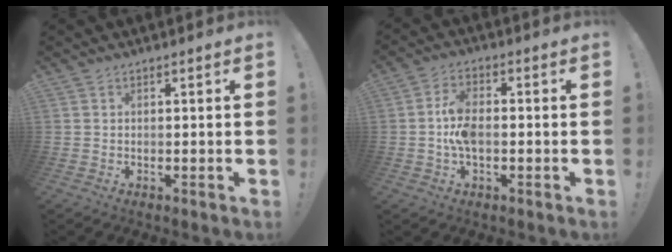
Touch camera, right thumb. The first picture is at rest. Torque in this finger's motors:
{"motor_torque": [0.93, 0.87, -0.06, 0.03, 0.00]}